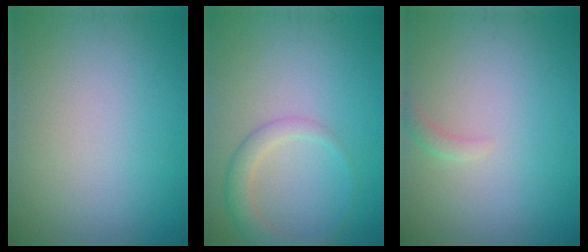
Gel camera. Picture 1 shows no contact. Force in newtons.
{"total": 2.5, "press": 2.5, "slide": 0.1}
{"total": 0.9, "press": 0.8, "slide": 0.1}